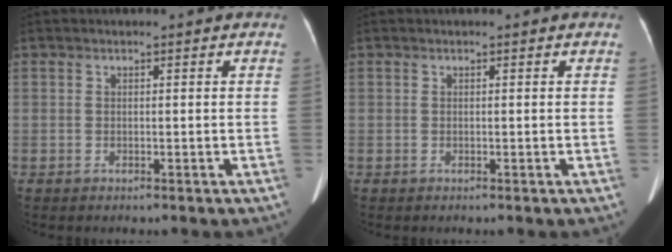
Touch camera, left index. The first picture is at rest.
{"total": 0.0}